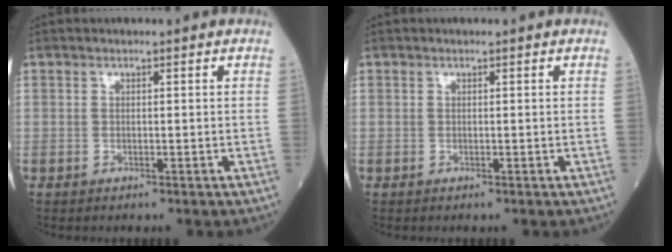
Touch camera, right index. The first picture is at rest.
{"total": 0.0}